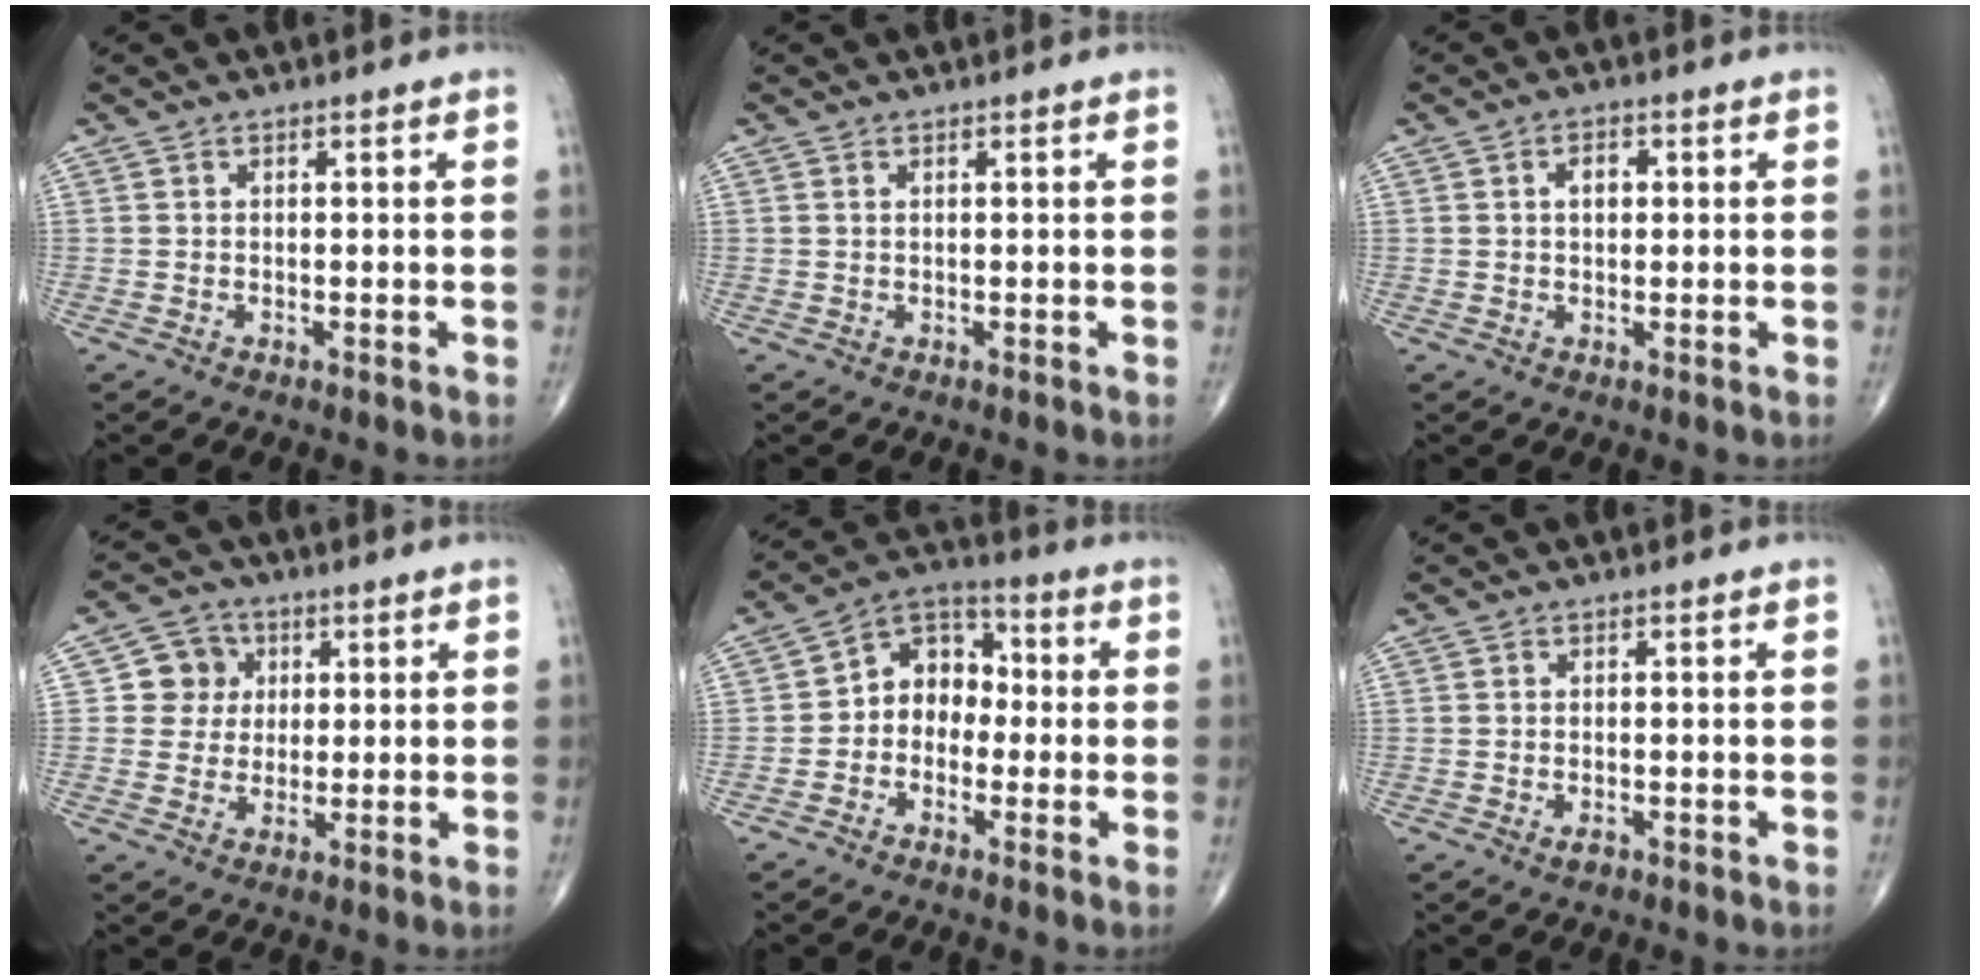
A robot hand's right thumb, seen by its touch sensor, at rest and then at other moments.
{"total": 0.0}
{"total": 2.9, "force": [0.5, 1.9, 2.1], "torque": [-0.027, 0.006, 0.006]}
{"total": 6.4, "force": [1.2, 6.1, 1.4], "torque": [0.015, 0.006, 0.014]}
{"total": 8.8, "force": [-1.1, 7.0, 5.2], "torque": [-0.044, 0.039, -0.039]}
{"total": 1.4, "force": [-0.8, 0.6, 1.0], "torque": [-0.018, 0.002, -0.013]}